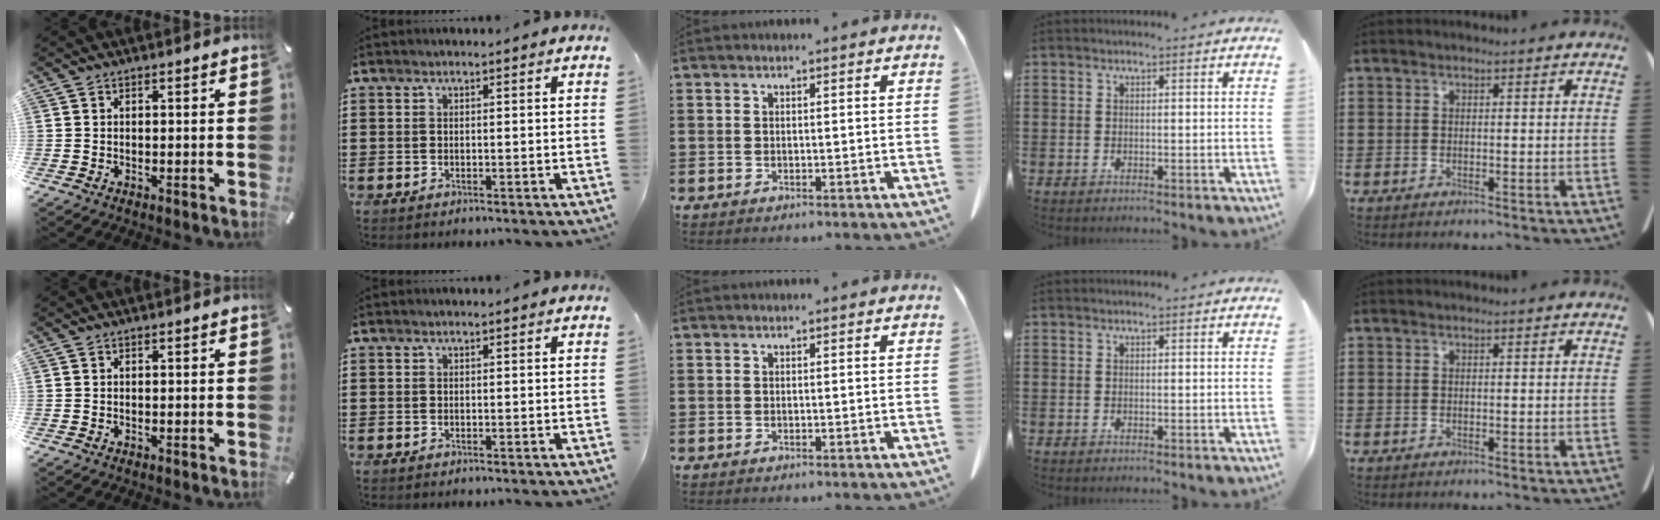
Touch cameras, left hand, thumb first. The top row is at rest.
{}